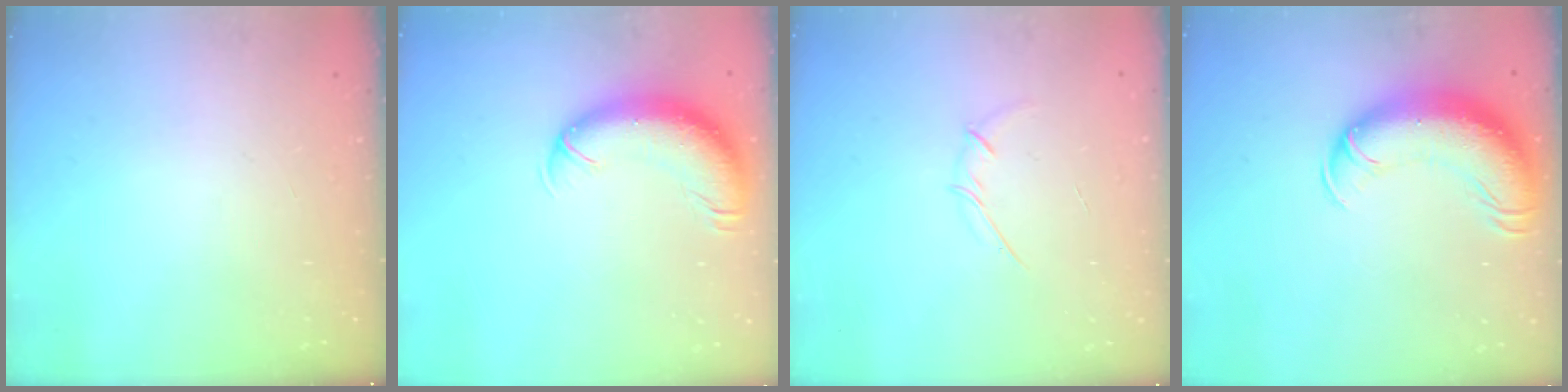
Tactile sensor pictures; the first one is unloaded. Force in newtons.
{"total": 13.0, "press": 12.7, "slide": 2.9}
{"total": 3.8, "press": 3.7, "slide": 0.9}
{"total": 16.3, "press": 15.9, "slide": 3.9}